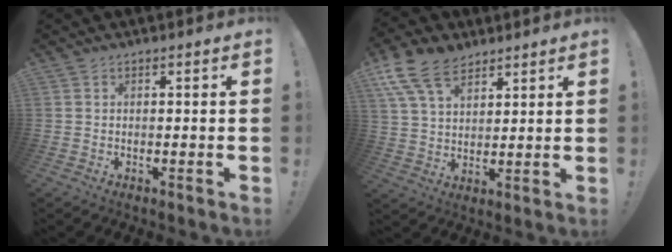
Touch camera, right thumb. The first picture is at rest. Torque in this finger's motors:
{"motor_torque": [0.30, 0.43, 0.82, 0.33, 0.22]}